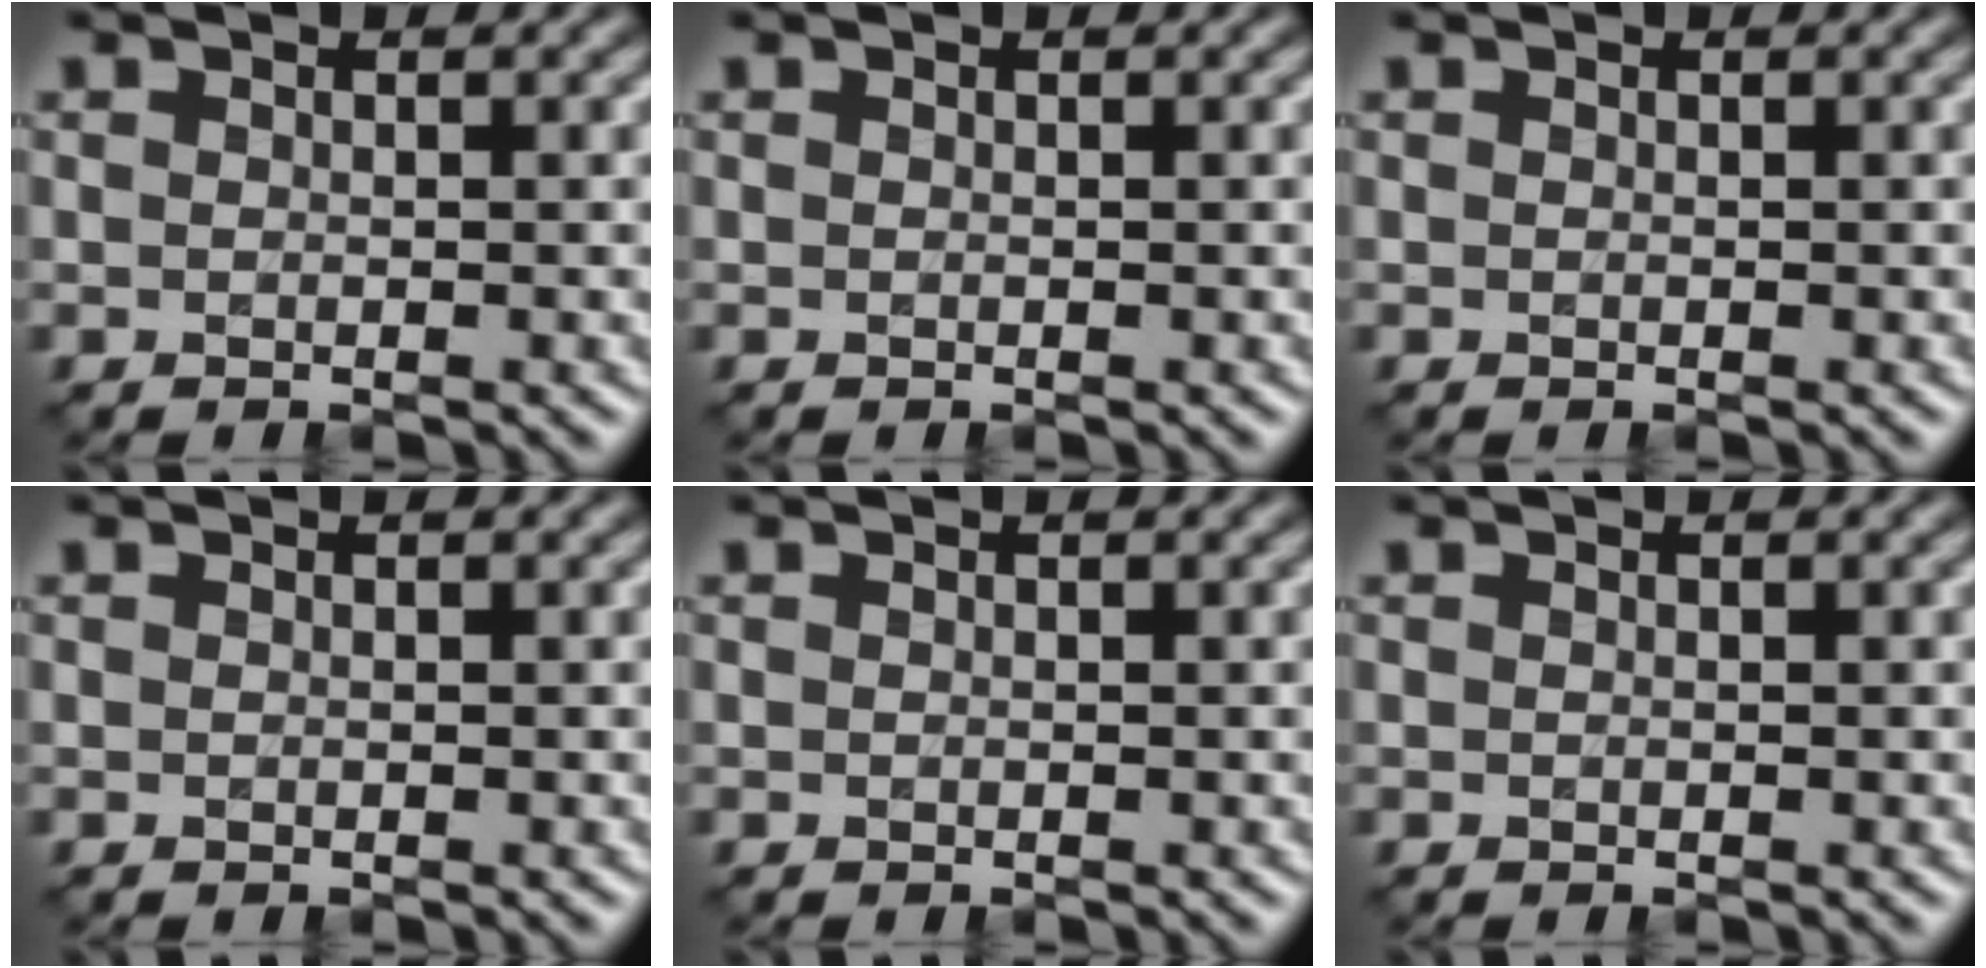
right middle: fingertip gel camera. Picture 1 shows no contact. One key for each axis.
{"total": 0.0}
{"total": 0.0}
{"total": 0.0}
{"total": 0.0}
{"total": 0.0}